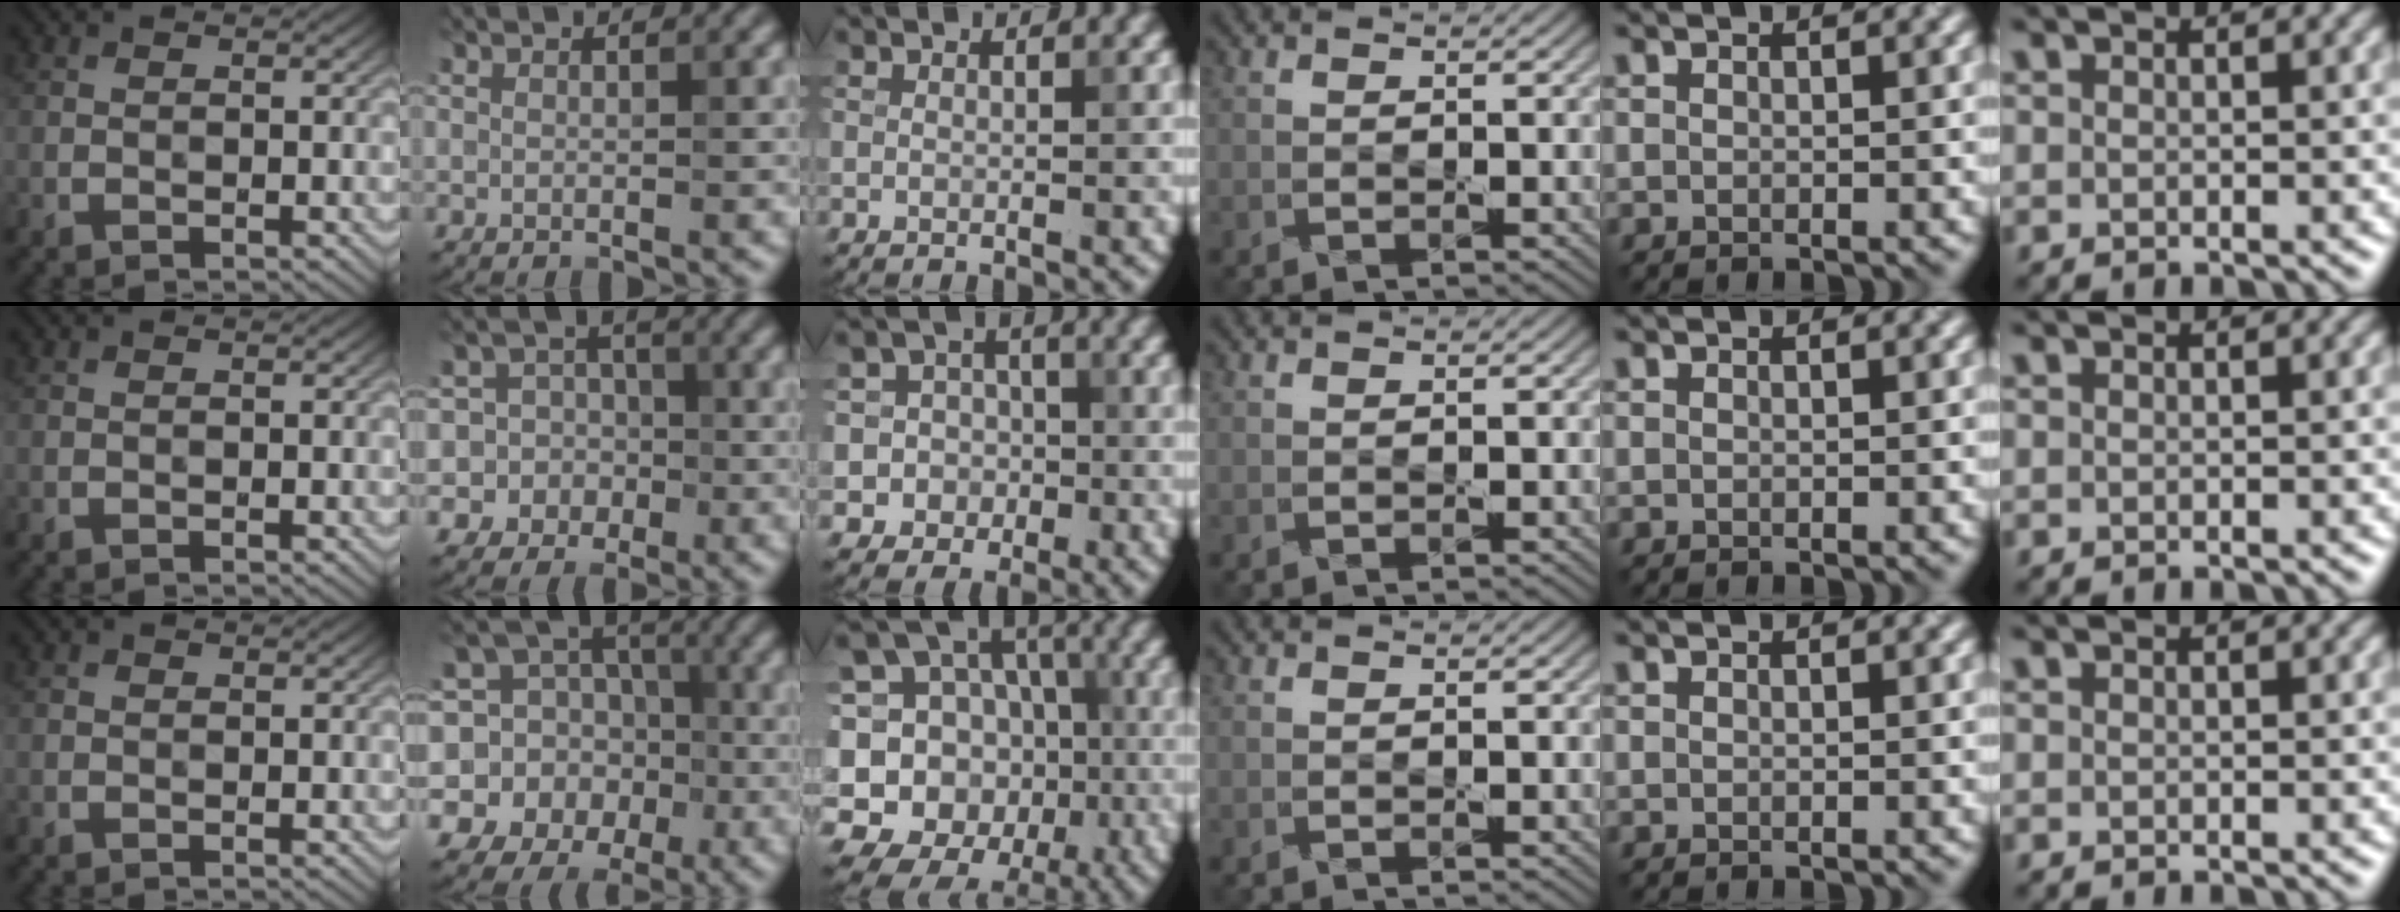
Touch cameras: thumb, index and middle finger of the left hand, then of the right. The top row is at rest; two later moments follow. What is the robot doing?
{"motion": "press", "object": "memory foam"}